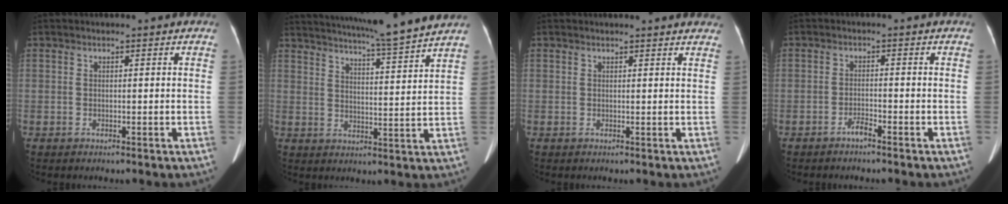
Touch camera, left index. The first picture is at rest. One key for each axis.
{"total": 16.0, "fx": 14.5, "fy": -1.5, "fz": 6.6, "tx": -0.115, "ty": -0.022, "tz": 0.199}
{"total": 8.0, "fx": 7.6, "fy": 1.2, "fz": 2.2, "tx": -0.013, "ty": 0.006, "tz": 0.064}
{"total": 1.7, "fx": -1.4, "fy": 0.0, "fz": 0.8, "tx": -0.017, "ty": 0.000, "tz": -0.026}